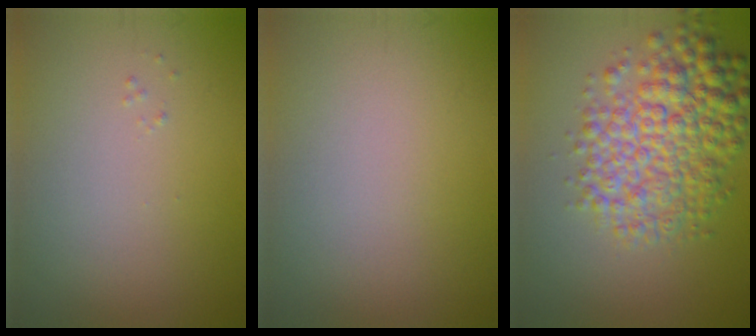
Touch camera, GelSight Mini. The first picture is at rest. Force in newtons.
{"total": 0.0}
{"total": 7.5, "press": 7.5, "slide": 0.1}